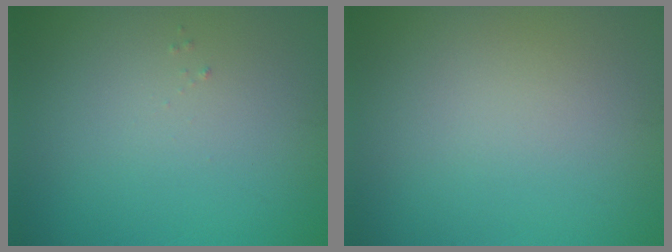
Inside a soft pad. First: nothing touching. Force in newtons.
{"total": 0.0}